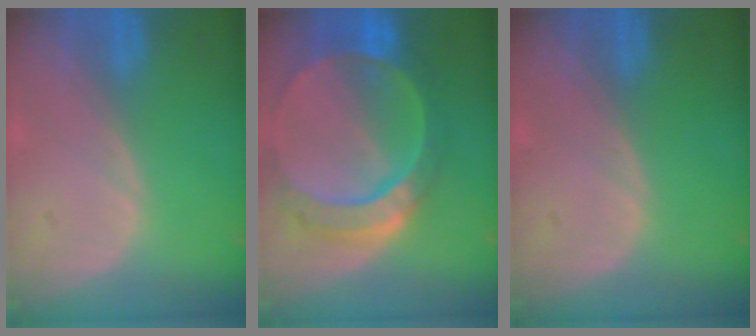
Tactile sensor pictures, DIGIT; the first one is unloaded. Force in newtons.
{"total": 10.7, "press": 9.0, "slide": 5.7}
{"total": 0.0}